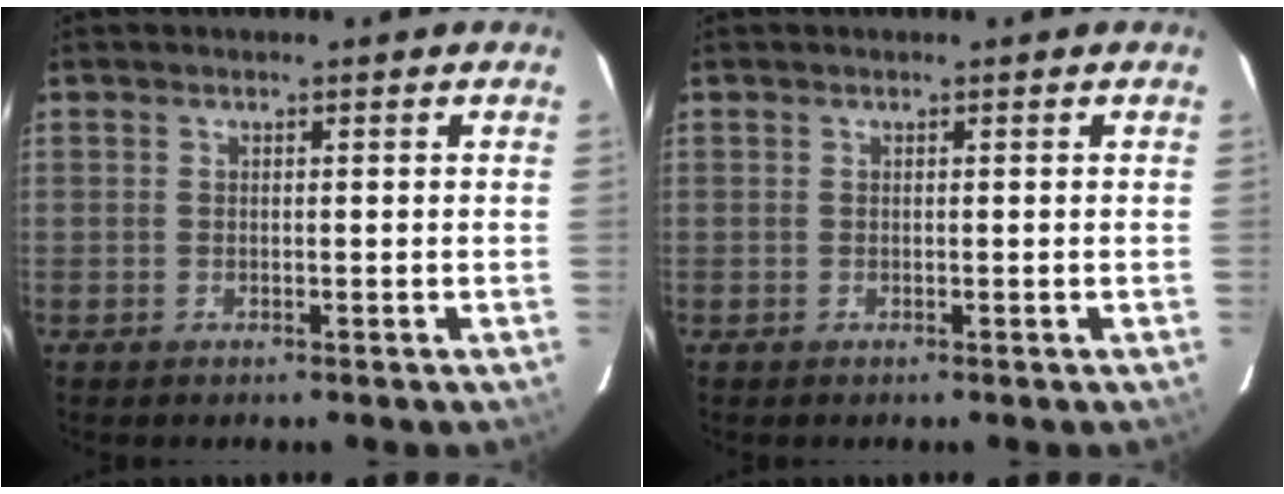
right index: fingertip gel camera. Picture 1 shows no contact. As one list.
[{"total": 0.0}]